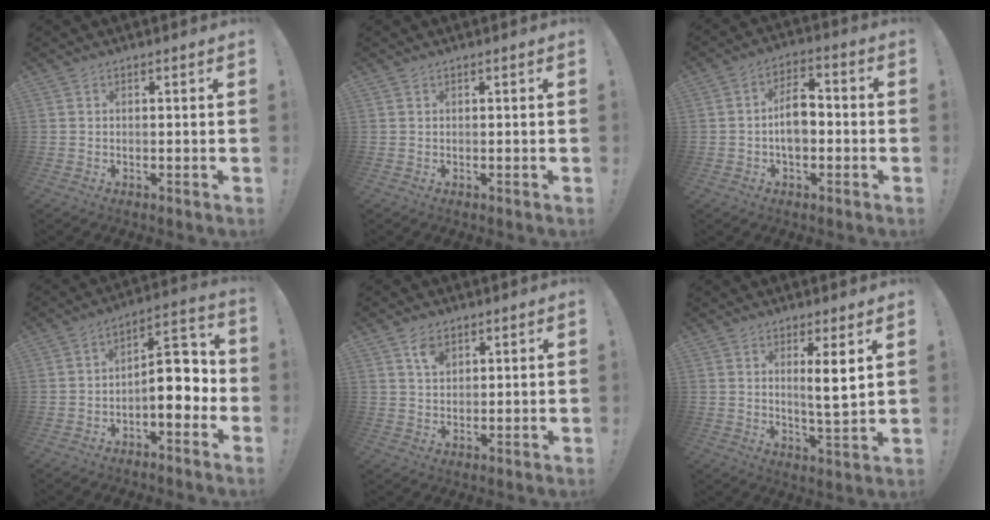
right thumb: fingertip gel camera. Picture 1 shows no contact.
{"total": 0.0}
{"total": 9.1, "force": [-1.3, 5.7, 6.9], "torque": [-0.117, 0.016, -0.023]}
{"total": 10.5, "force": [-2.7, 5.5, 8.5], "torque": [-0.112, 0.014, -0.048]}
{"total": 4.6, "force": [2.6, 2.8, 2.5], "torque": [-0.033, -0.013, 0.045]}
{"total": 6.4, "force": [2.8, 0.0, 5.8], "torque": [-0.084, -0.021, 0.038]}